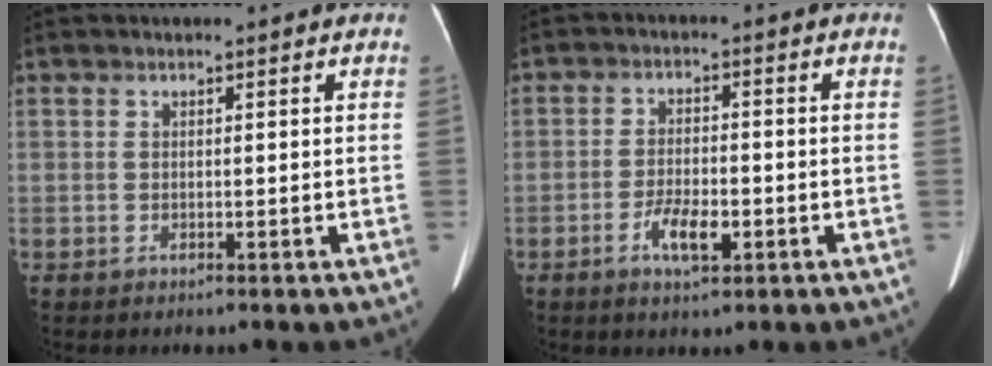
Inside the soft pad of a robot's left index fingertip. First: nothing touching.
{"total": 4.8, "force": [-2.2, 1.7, 4.0], "torque": [-0.077, 0.000, -0.037]}